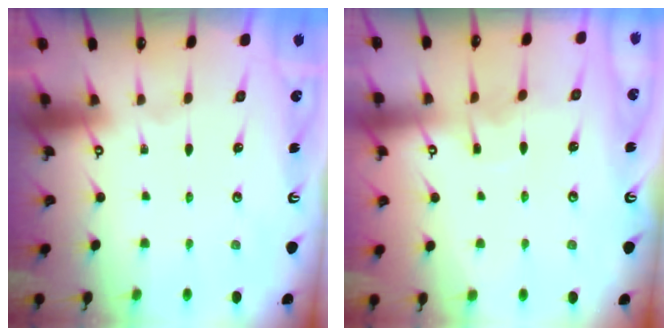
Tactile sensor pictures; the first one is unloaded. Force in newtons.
{"total": 2.8, "press": 2.8, "slide": 0.4}